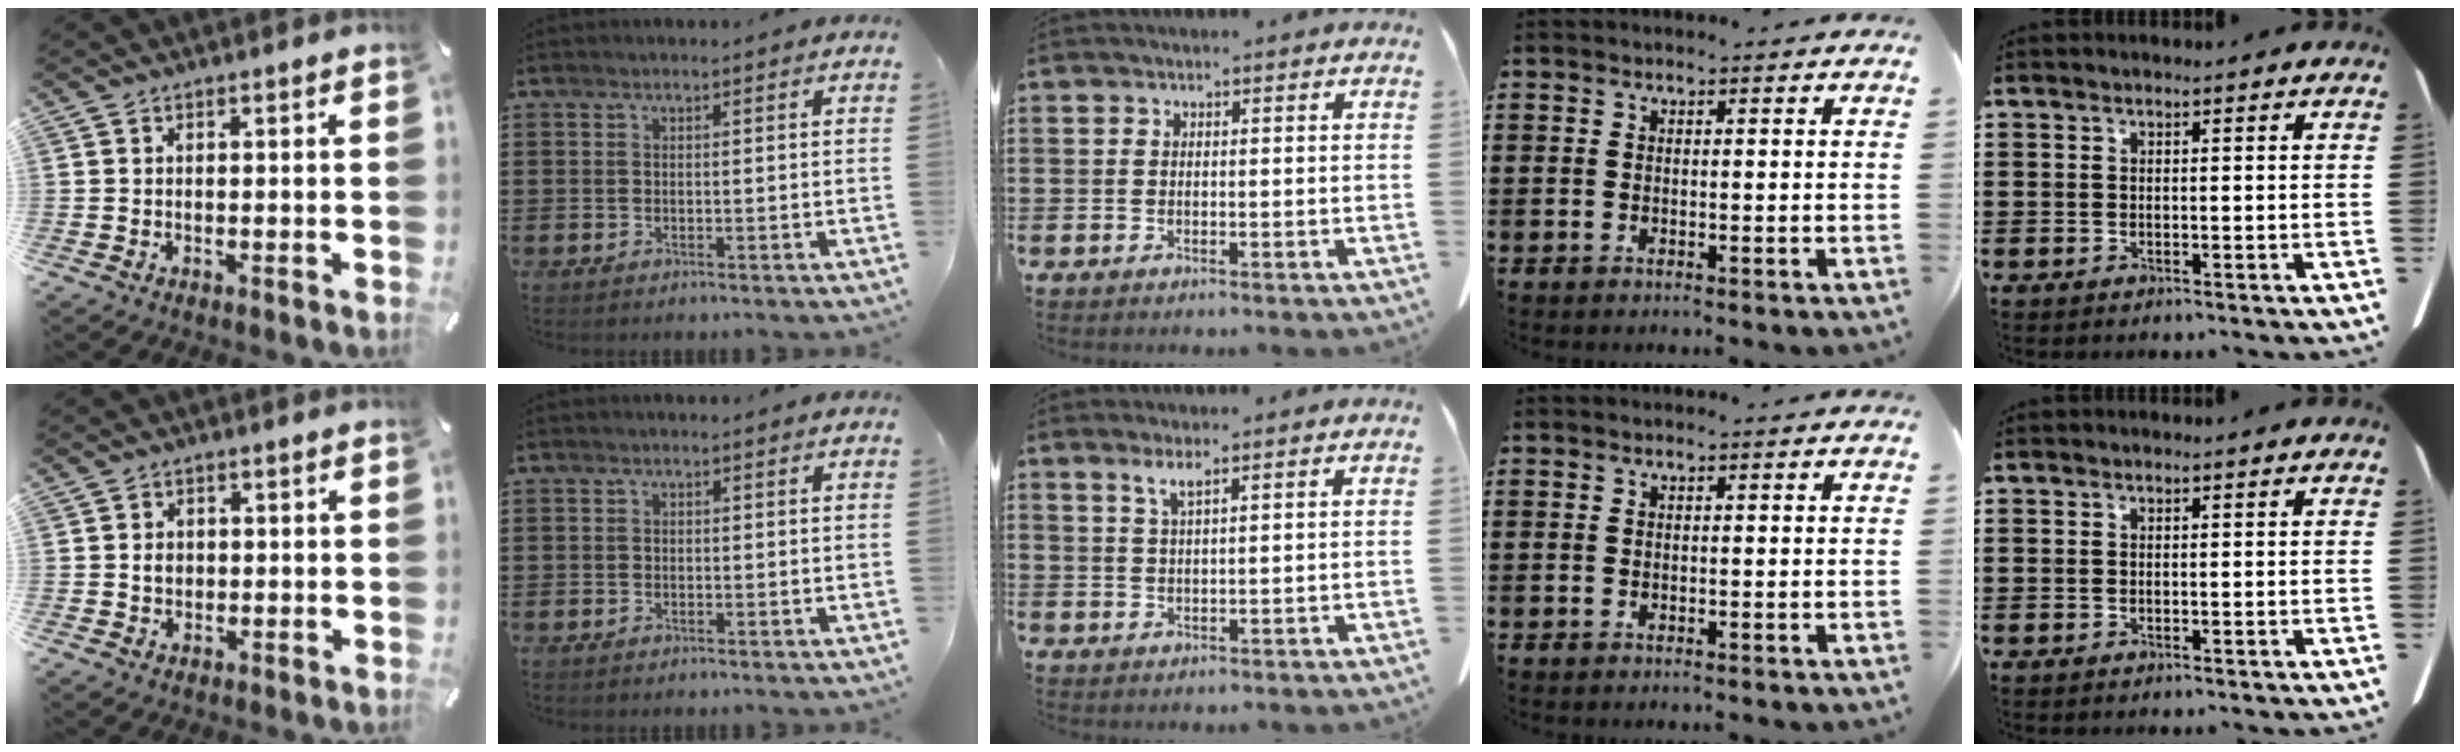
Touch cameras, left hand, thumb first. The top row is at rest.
{"thumb": {"total": 2.8, "force": [0.0, 2.4, 1.5], "torque": [-0.023, 0.002, -0.004]}, "index": {"total": 0.5, "force": [-0.4, 0.3, 0.1], "torque": [-0.004, 0.000, -0.008]}, "middle": {"total": 2.4, "force": [1.5, 0.4, 1.9], "torque": [-0.041, 0.002, 0.025]}}